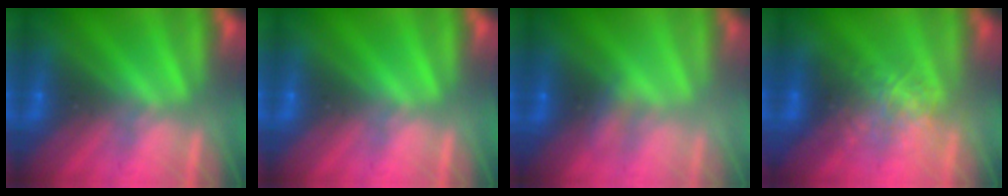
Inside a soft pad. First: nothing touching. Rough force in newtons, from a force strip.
{"total": 0.0}
{"total": 2.1}
{"total": 2.5}